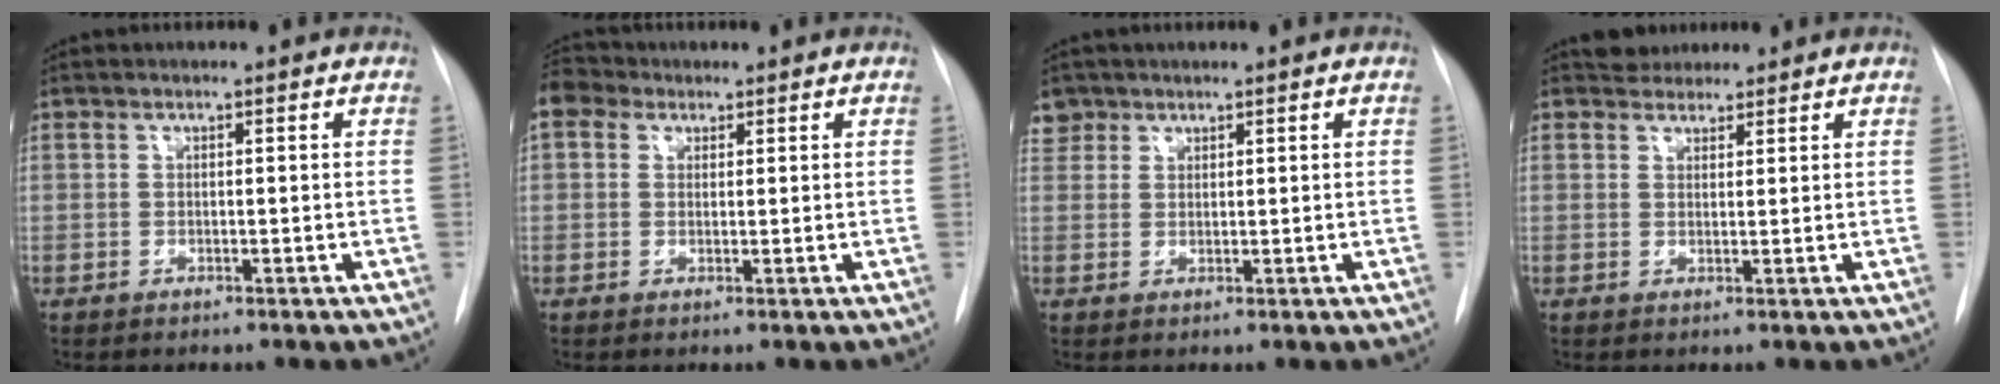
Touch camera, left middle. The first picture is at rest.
{"total": 3.8, "force": [2.2, 2.9, 1.1], "torque": [-0.026, 0.022, 0.042]}
{"total": 2.7, "force": [1.9, 1.8, -0.3], "torque": [0.010, 0.006, 0.034]}
{"total": 3.0, "force": [2.7, 1.3, 0.1], "torque": [-0.004, 0.011, 0.042]}